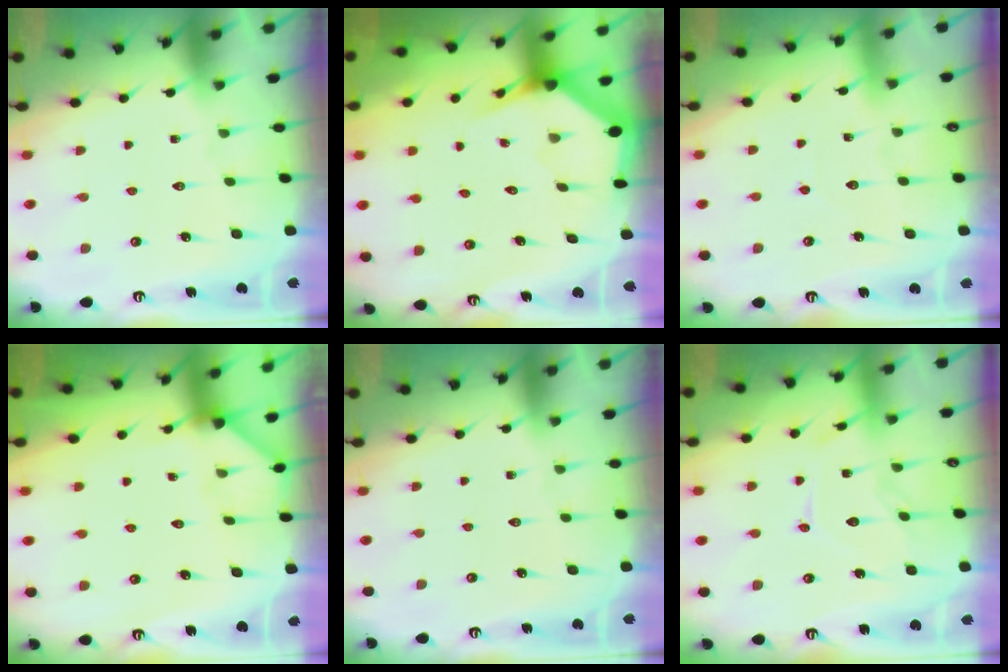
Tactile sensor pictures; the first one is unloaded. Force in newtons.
{"total": 3.2, "press": 3.1, "slide": 0.4}
{"total": 2.8, "press": 2.7, "slide": 0.4}
{"total": 2.0, "press": 2.0, "slide": 0.3}
{"total": 0.0}
{"total": 11.5, "press": 11.4, "slide": 0.3}